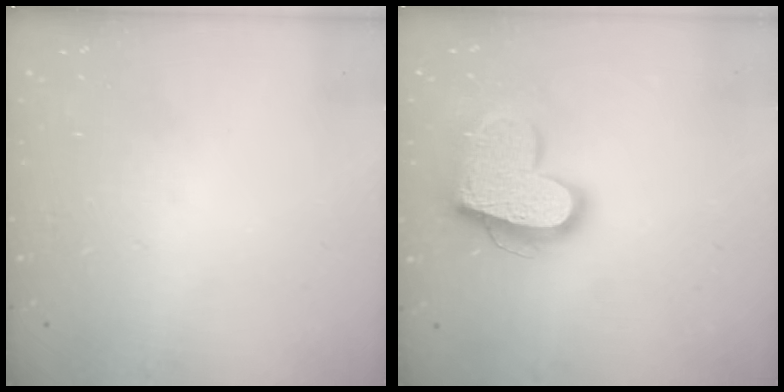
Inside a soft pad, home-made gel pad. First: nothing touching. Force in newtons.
{"total": 19.3, "press": 19.2, "slide": 1.5}